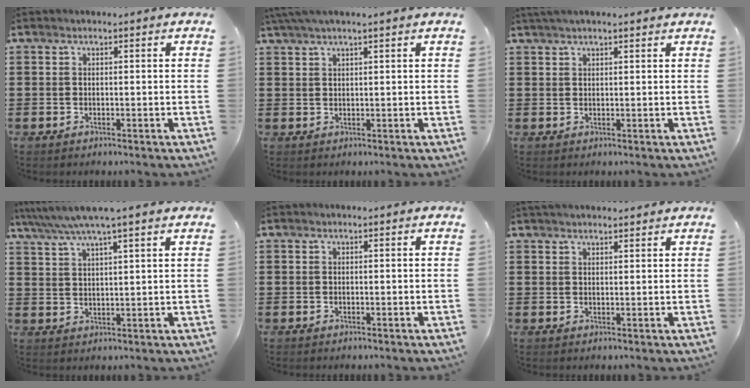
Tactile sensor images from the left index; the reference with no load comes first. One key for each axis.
{"total": 2.8, "fx": 2.0, "fy": 0.0, "fz": 1.9, "tx": -0.039, "ty": 0.004, "tz": 0.039}
{"total": 1.7, "fx": 1.3, "fy": 0.2, "fz": 1.0, "tx": -0.021, "ty": 0.001, "tz": 0.025}
{"total": 5.4, "fx": 4.4, "fy": -0.1, "fz": 3.2, "tx": -0.075, "ty": -0.015, "tz": 0.075}
{"total": 0.0}
{"total": 1.9, "fx": 1.8, "fy": 0.3, "fz": 0.5, "tx": -0.012, "ty": 0.004, "tz": 0.035}